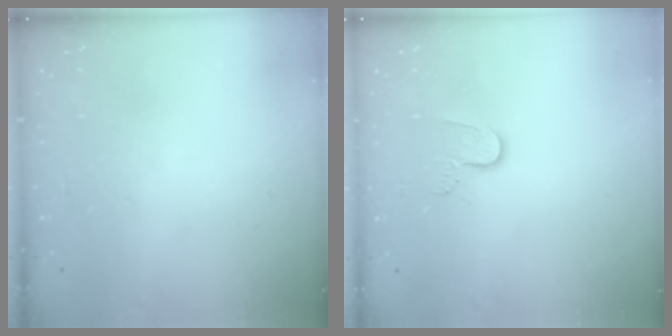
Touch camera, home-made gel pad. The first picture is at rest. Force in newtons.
{"total": 7.0, "press": 7.0, "slide": 0.5}